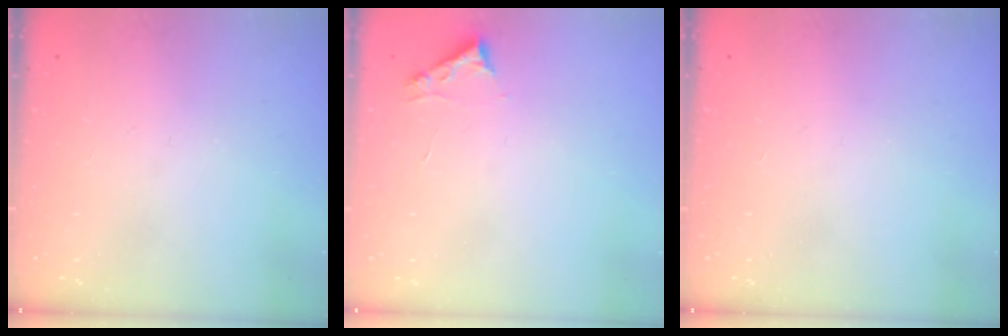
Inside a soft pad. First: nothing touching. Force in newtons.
{"total": 2.7, "press": 2.7, "slide": 0.3}
{"total": 0.0}